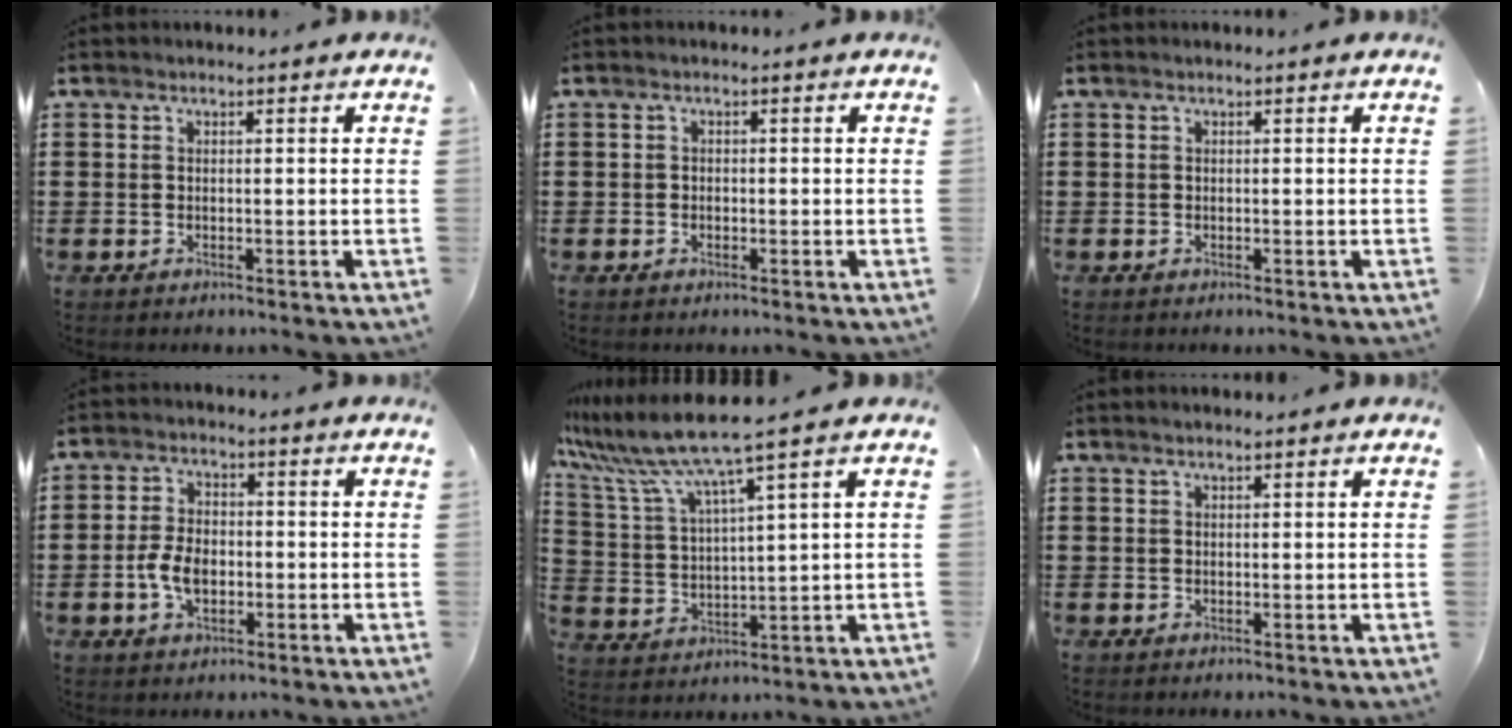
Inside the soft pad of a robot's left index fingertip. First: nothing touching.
{"total": 0.7, "force": [-0.4, 0.6, 0.2], "torque": [-0.007, 0.001, -0.008]}
{"total": 0.0}
{"total": 5.4, "force": [-1.2, 3.2, 4.1], "torque": [-0.095, 0.001, -0.026]}
{"total": 8.0, "force": [6.4, -0.5, 4.8], "torque": [-0.119, -0.037, 0.107]}
{"total": 0.8, "force": [0.6, 0.0, 0.5], "torque": [-0.010, -0.001, 0.012]}